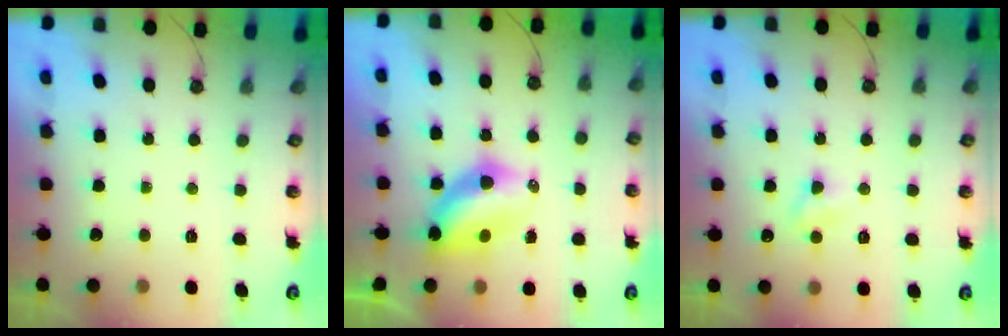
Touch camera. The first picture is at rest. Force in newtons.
{"total": 8.6, "press": 7.8, "slide": 3.6}
{"total": 4.0, "press": 4.0, "slide": 0.6}